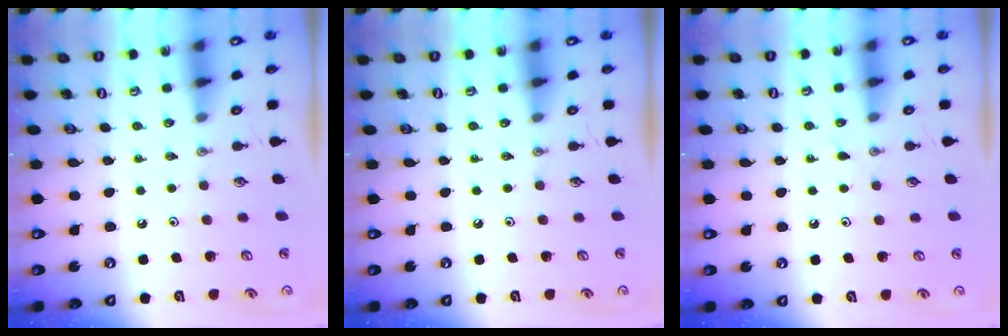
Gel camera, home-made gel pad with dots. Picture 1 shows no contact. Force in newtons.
{"total": 0.0}
{"total": 5.4, "press": 5.4, "slide": 0.4}